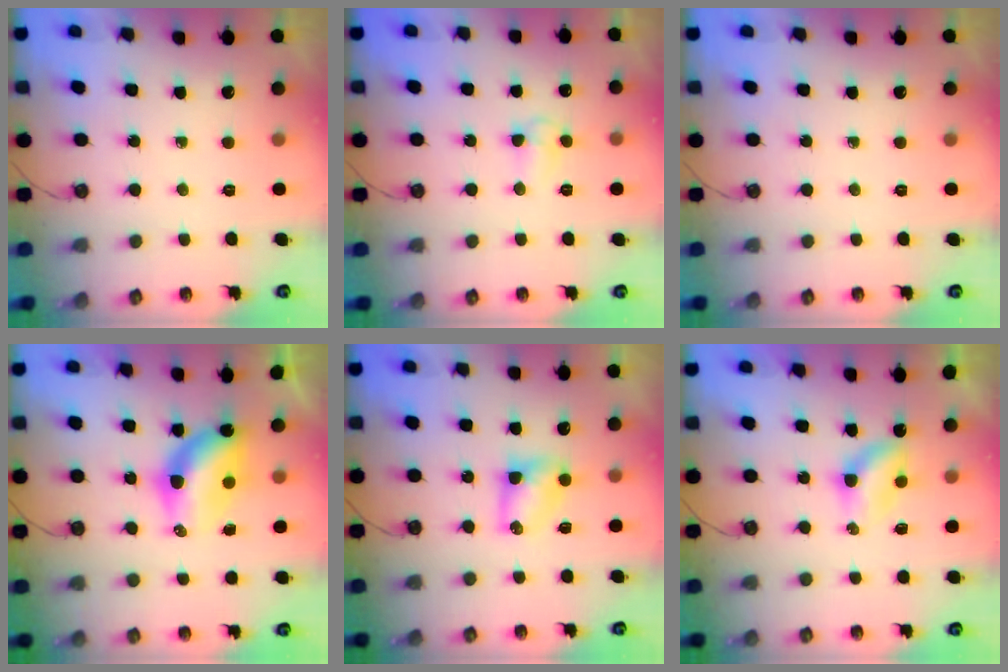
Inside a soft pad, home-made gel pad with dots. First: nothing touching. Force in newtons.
{"total": 5.4, "press": 5.4, "slide": 0.7}
{"total": 0.0}
{"total": 10.6, "press": 9.9, "slide": 3.9}
{"total": 4.8, "press": 4.7, "slide": 0.4}
{"total": 4.2, "press": 4.2, "slide": 0.3}